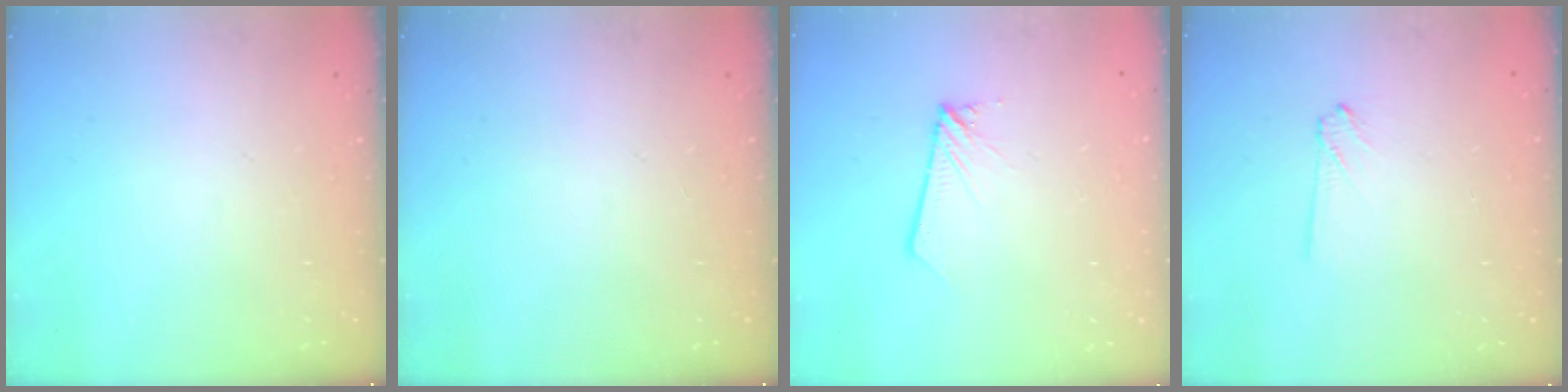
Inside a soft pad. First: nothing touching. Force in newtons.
{"total": 0.0}
{"total": 2.0, "press": 2.0, "slide": 0.2}
{"total": 0.8, "press": 0.8, "slide": 0.0}